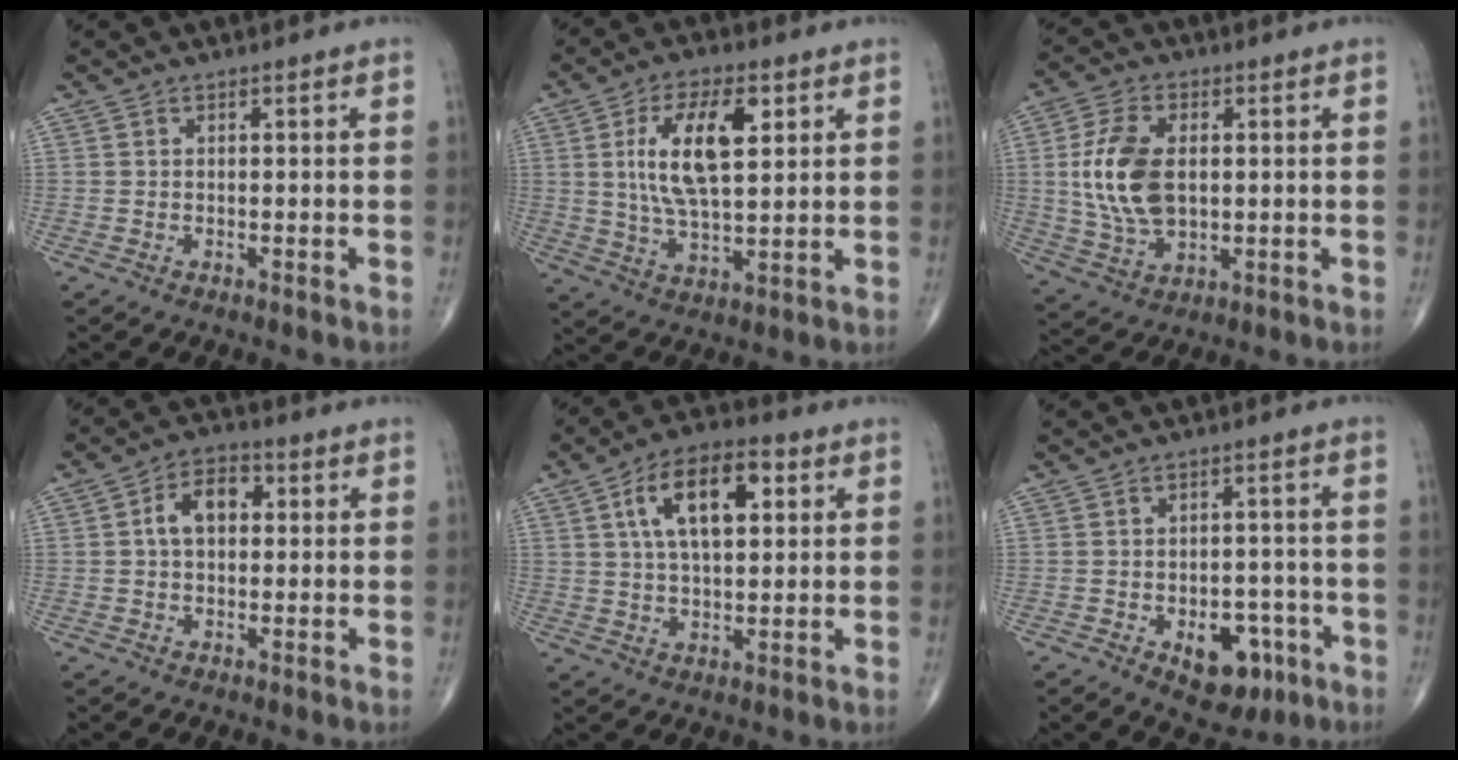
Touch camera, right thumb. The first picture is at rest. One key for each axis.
{"total": 13.7, "fx": 3.7, "fy": 5.9, "fz": 11.8, "tx": -0.210, "ty": -0.009, "tz": 0.071}
{"total": 12.9, "fx": 1.1, "fy": 7.6, "fz": 10.4, "tx": -0.205, "ty": -0.004, "tz": 0.027}
{"total": 7.2, "fx": 1.0, "fy": 4.7, "fz": 5.3, "tx": -0.081, "ty": 0.020, "tz": 0.009}
{"total": 13.6, "fx": 4.2, "fy": 6.7, "fz": 11.1, "tx": -0.176, "ty": 0.007, "tz": 0.066}
{"total": 9.3, "fx": -3.9, "fy": 5.7, "fz": 6.3, "tx": -0.049, "ty": 0.025, "tz": -0.043}